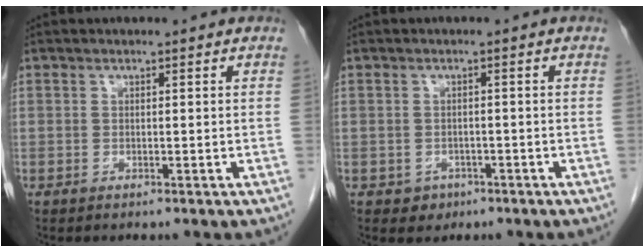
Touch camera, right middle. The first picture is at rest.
{"total": 2.1, "force": [-1.0, 1.8, 0.4], "torque": [-0.003, 0.007, -0.009]}